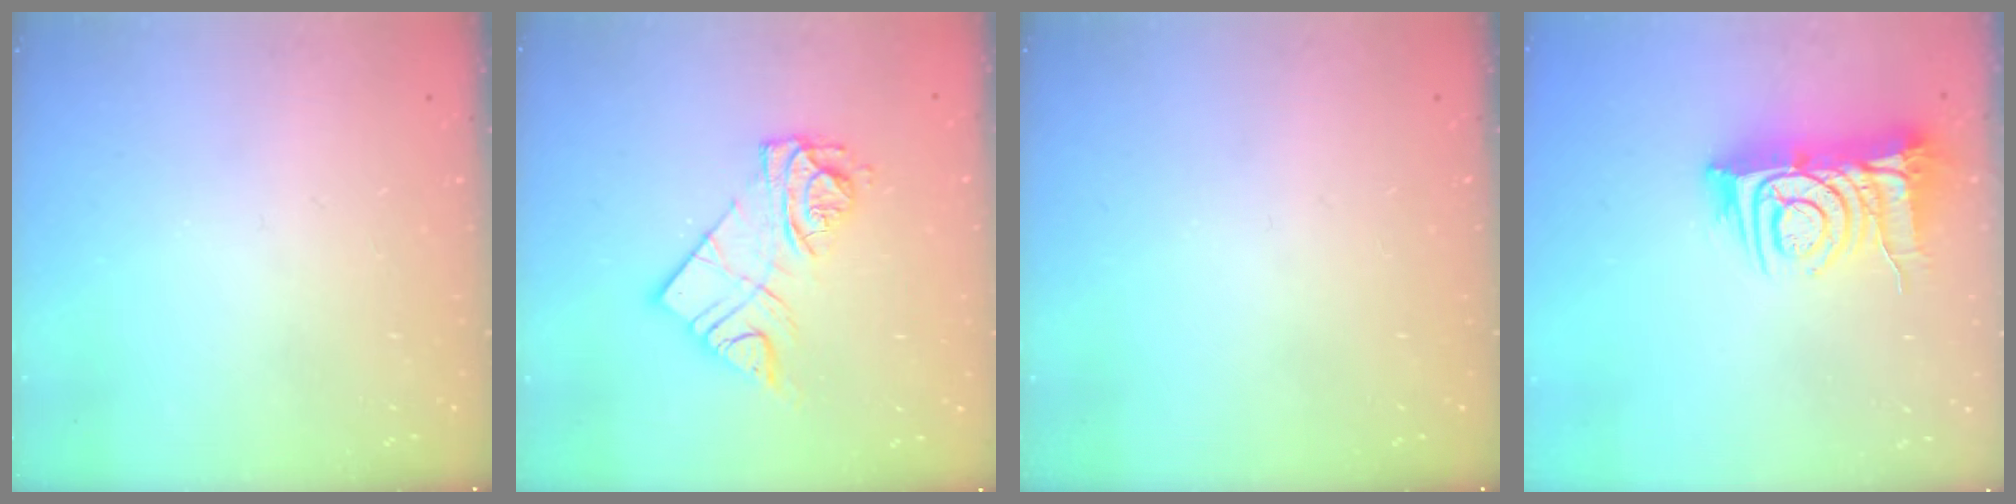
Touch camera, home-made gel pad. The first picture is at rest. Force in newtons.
{"total": 11.4, "press": 11.4, "slide": 0.6}
{"total": 0.0}
{"total": 12.1, "press": 12.1, "slide": 1.1}